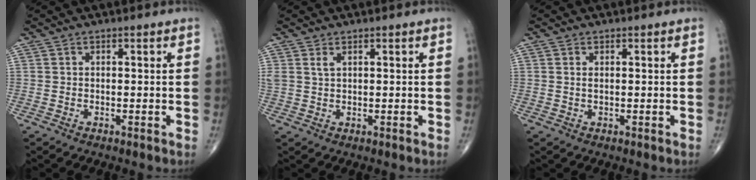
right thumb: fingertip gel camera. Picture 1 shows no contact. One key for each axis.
{"total": 1.5, "fx": 0.9, "fy": 0.6, "fz": 1.0, "tx": -0.024, "ty": 0.003, "tz": 0.025}
{"total": 0.7, "fx": 0.2, "fy": 0.3, "fz": 0.6, "tx": -0.013, "ty": 0.001, "tz": 0.005}